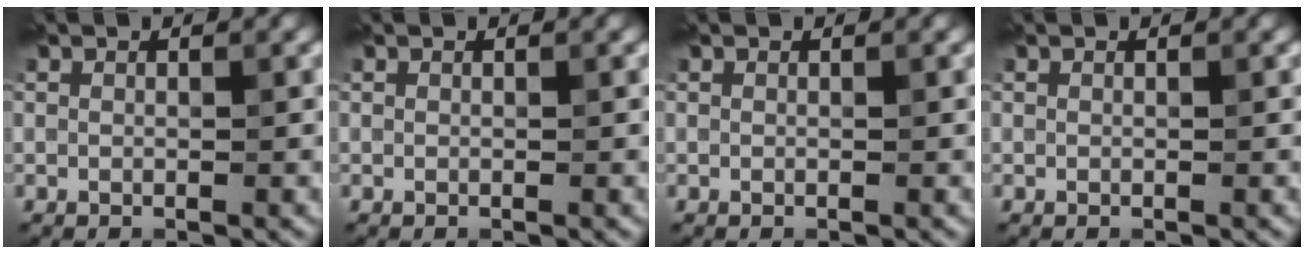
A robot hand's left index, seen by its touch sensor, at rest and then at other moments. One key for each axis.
{"total": 0.0}
{"total": 0.0}
{"total": 0.0}